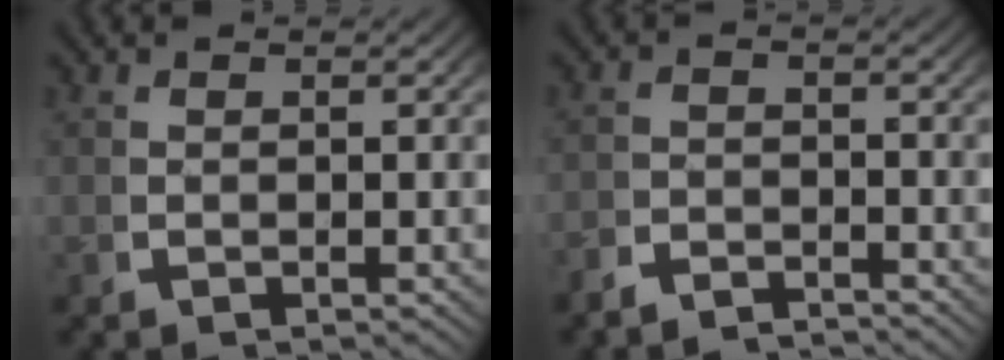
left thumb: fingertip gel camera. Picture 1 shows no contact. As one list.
[{"total": 3.0, "force": [-2.9, 0.6, 0.2], "torque": [0.001, -0.013, -0.055]}]